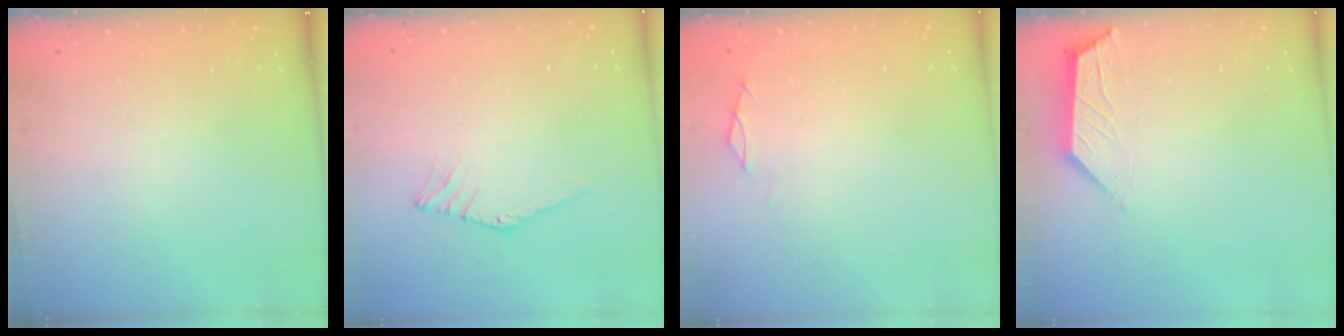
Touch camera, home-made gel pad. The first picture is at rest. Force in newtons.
{"total": 0.9, "press": 0.8, "slide": 0.4}
{"total": 0.0}
{"total": 2.3, "press": 2.3, "slide": 0.4}